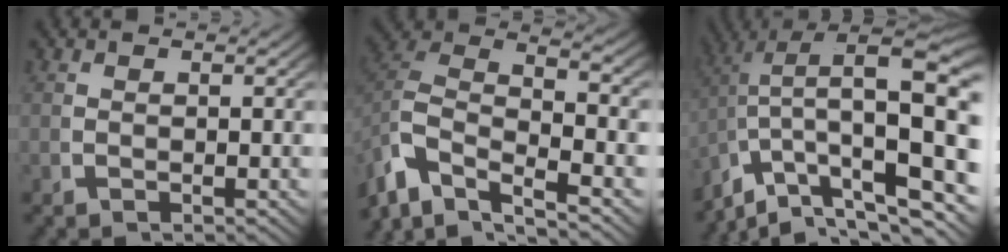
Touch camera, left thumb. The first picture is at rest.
{"total": 12.1, "force": [-1.4, 9.0, 8.0], "torque": [-0.190, -0.035, -0.027]}
{"total": 12.5, "force": [-1.6, 6.2, 10.7], "torque": [-0.176, -0.034, -0.007]}